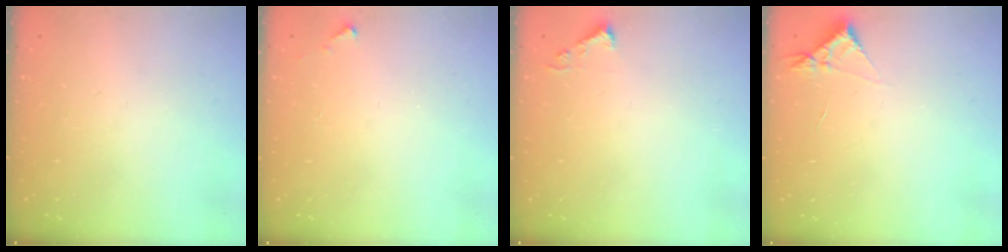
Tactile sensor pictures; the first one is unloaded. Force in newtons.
{"total": 2.8, "press": 2.8, "slide": 0.1}
{"total": 3.7, "press": 3.7, "slide": 0.4}
{"total": 3.1, "press": 3.1, "slide": 0.5}